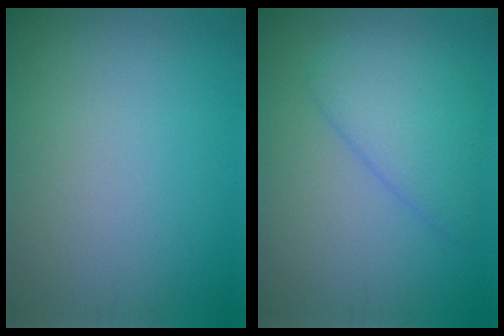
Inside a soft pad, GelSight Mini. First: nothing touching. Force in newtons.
{"total": 4.0, "press": 4.0, "slide": 0.2}